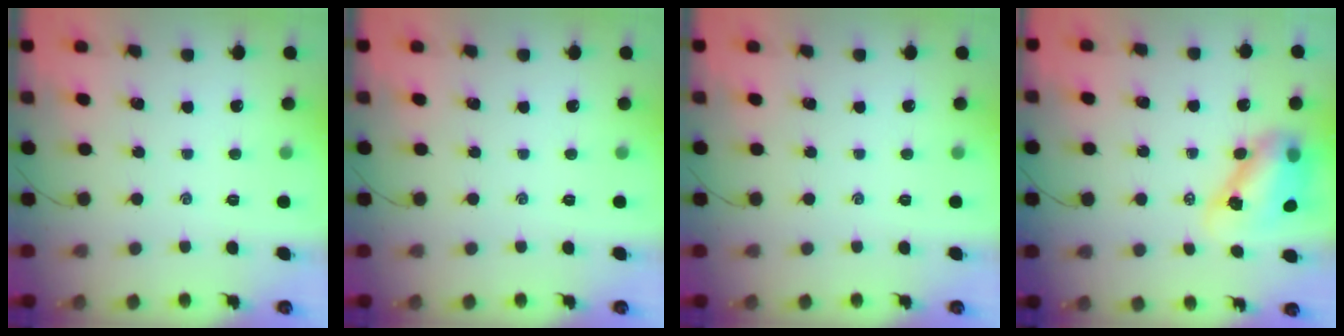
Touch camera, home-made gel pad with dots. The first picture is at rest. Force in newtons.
{"total": 0.0}
{"total": 0.0}
{"total": 9.3, "press": 9.1, "slide": 2.3}